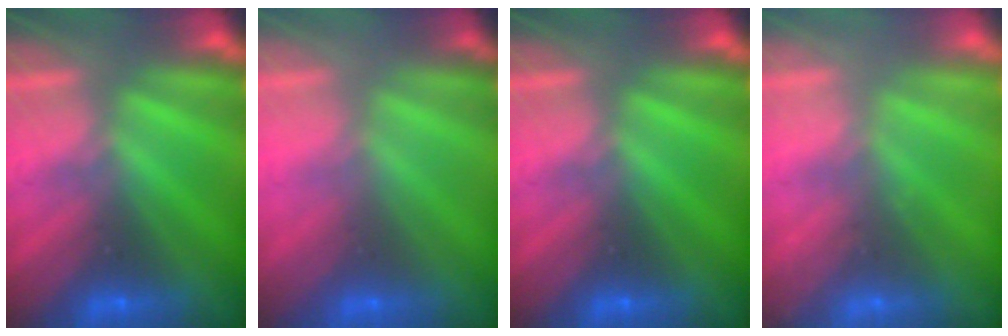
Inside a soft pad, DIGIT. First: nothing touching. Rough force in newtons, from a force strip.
{"total": 2.9}
{"total": 0.0}
{"total": 2.3}